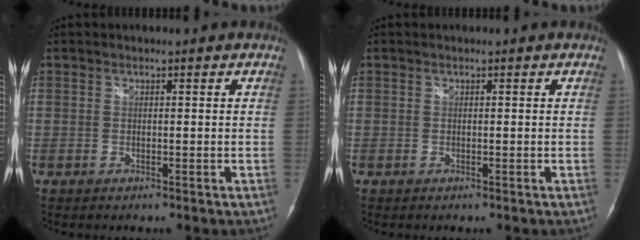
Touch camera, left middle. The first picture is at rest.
{"total": 0.0}